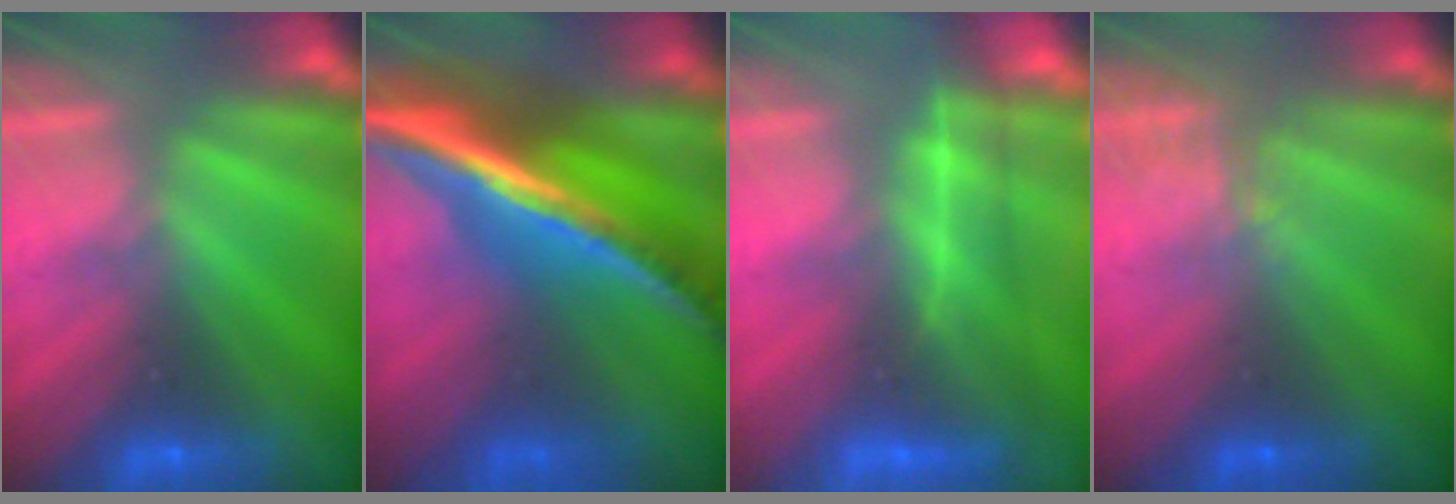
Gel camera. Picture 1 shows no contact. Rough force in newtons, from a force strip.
{"total": 6.3}
{"total": 3.8}
{"total": 1.7}